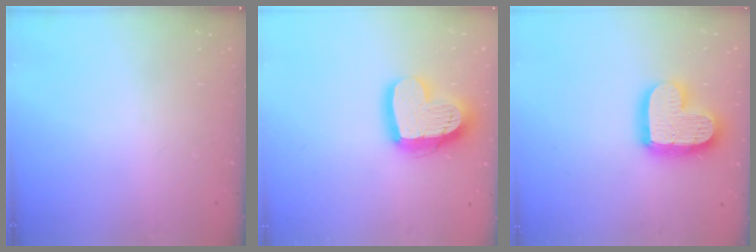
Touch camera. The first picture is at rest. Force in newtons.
{"total": 17.4, "press": 17.3, "slide": 1.5}
{"total": 17.0, "press": 17.0, "slide": 1.3}